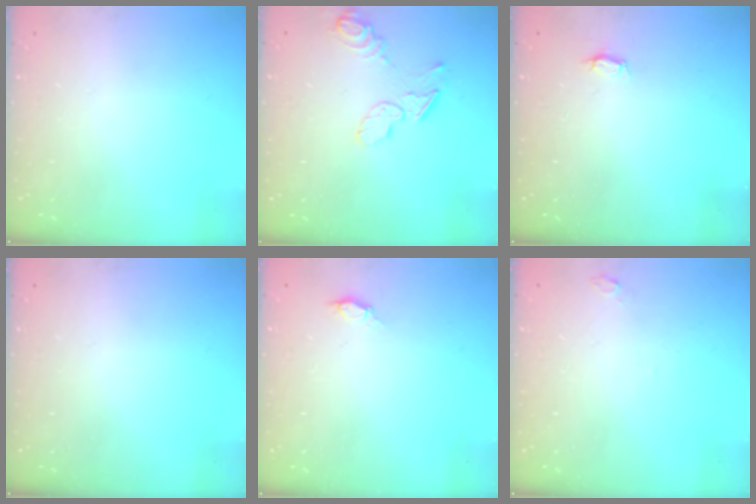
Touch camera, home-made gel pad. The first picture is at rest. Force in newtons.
{"total": 14.0, "press": 10.1, "slide": 9.7}
{"total": 2.8, "press": 2.8, "slide": 0.3}
{"total": 0.0}
{"total": 3.0, "press": 2.8, "slide": 1.2}
{"total": 11.4, "press": 3.1, "slide": 11.0}